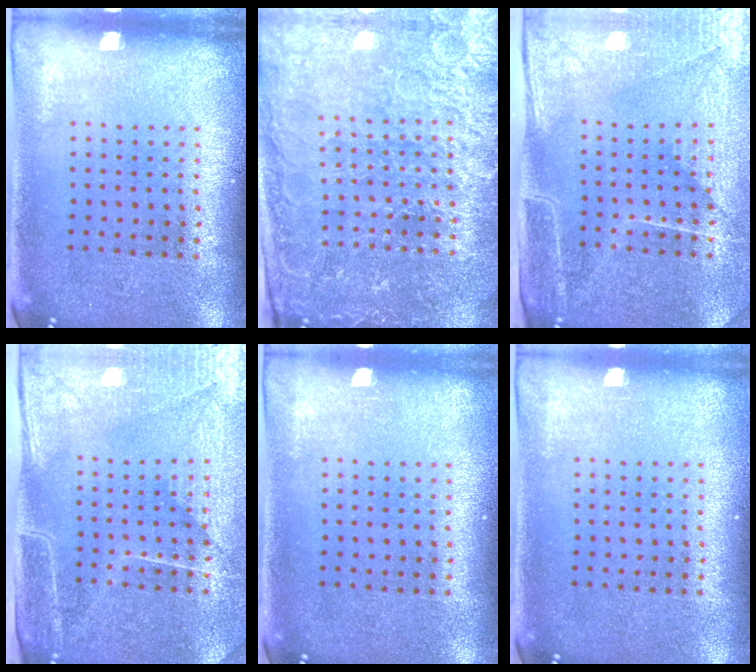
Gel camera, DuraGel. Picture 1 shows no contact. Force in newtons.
{"total": 4.3, "press": 4.2, "slide": 1.1}
{"total": 4.4, "press": 3.8, "slide": 2.2}
{"total": 4.4, "press": 3.8, "slide": 2.2}
{"total": 0.0}
{"total": 0.0}